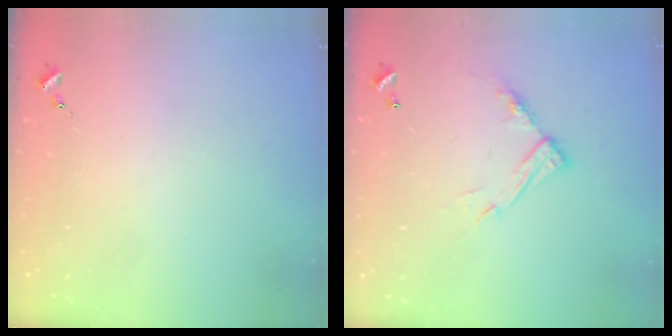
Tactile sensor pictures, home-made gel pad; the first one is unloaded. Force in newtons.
{"total": 11.5, "press": 11.4, "slide": 0.8}